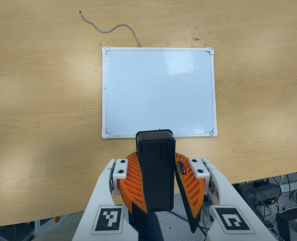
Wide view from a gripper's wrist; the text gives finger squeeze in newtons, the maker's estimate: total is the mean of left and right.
{"total": 9.9, "left": 10.0, "right": 9.8}